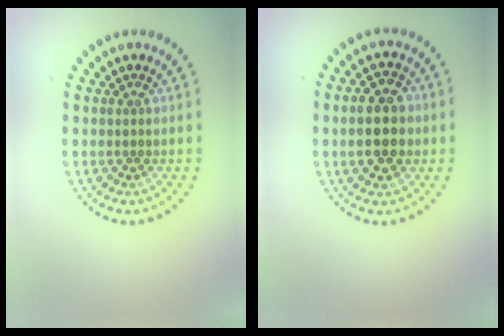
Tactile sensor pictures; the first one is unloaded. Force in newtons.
{"total": 5.2, "press": 5.1, "slide": 0.3}